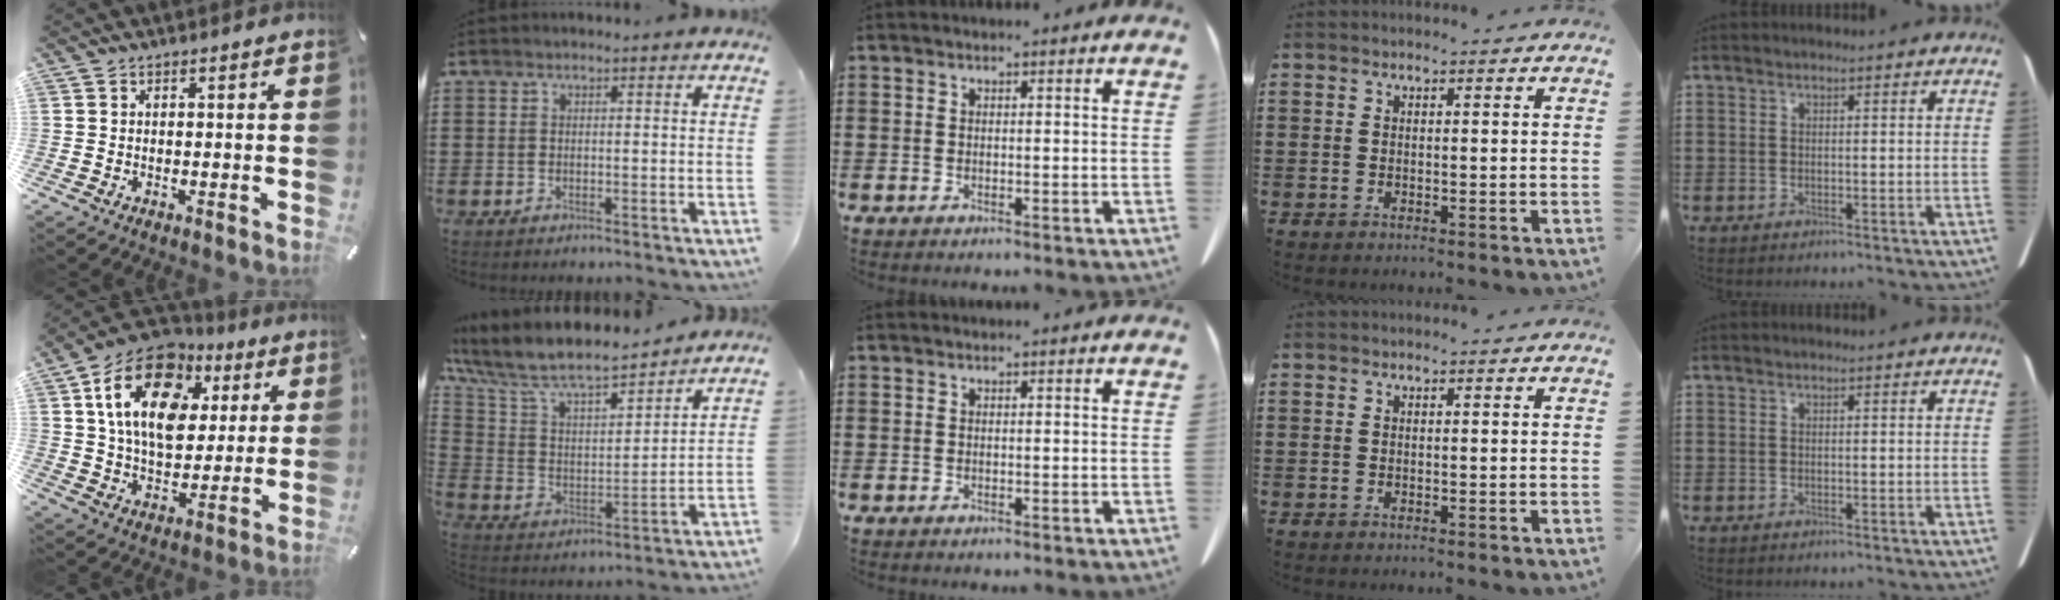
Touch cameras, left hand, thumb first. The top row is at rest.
{"thumb": {"total": 18.7, "force": [6.8, 12.7, 12.0], "torque": [-0.224, -0.017, 0.116]}, "index": {"total": 7.7, "force": [6.8, 1.7, 3.4], "torque": [-0.098, -0.046, 0.111]}}